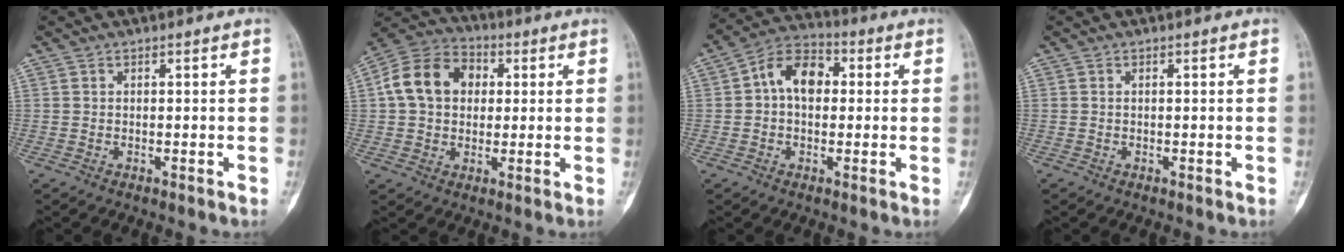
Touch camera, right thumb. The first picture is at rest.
{"total": 13.1, "force": [2.2, 10.1, 8.1], "torque": [-0.128, 0.022, 0.027]}
{"total": 9.2, "force": [1.1, 6.2, 6.6], "torque": [-0.094, 0.026, 0.008]}
{"total": 0.0}